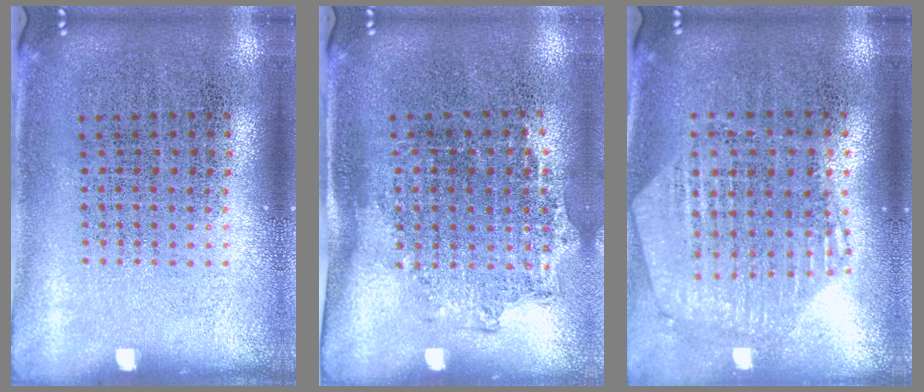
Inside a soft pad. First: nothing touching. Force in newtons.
{"total": 1.2, "press": 0.9, "slide": 0.8}
{"total": 1.1, "press": 1.1, "slide": 0.2}